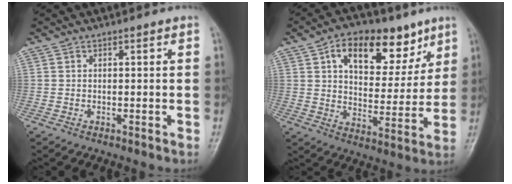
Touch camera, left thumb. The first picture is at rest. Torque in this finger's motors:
{"motor_torque": [0.56, 0.53, 0.84, -0.43, 0.12]}